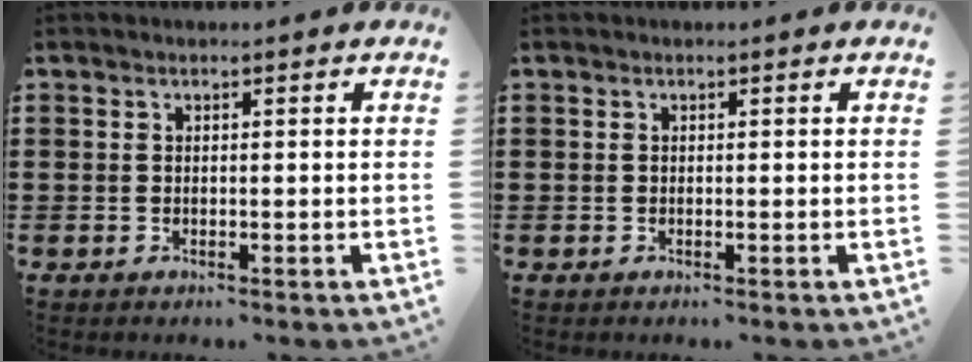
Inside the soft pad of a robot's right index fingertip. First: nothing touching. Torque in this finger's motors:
{"motor_torque": [-0.07, 0.07, 0.00, 0.00]}